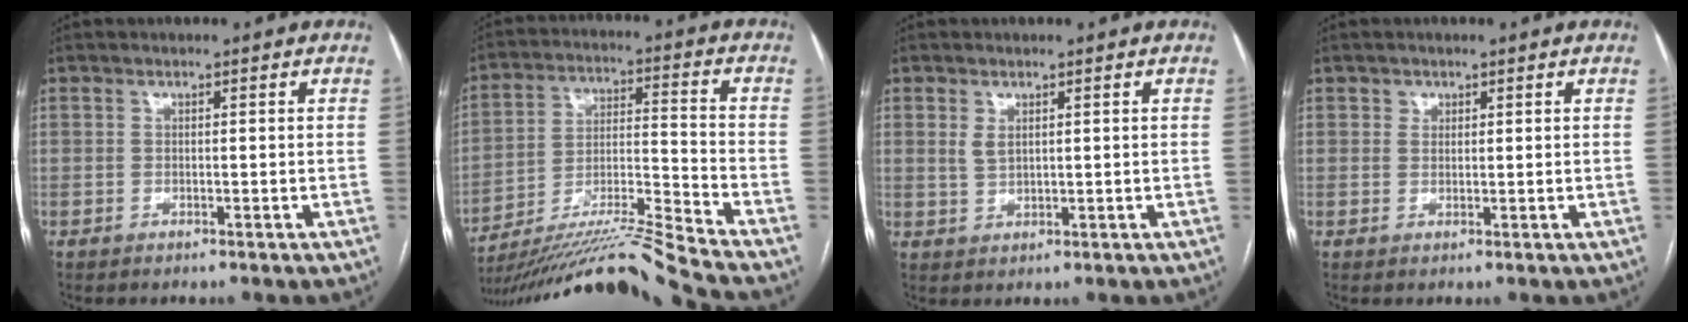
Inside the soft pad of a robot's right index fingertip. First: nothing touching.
{"total": 18.1, "force": [-16.5, -3.7, 6.5], "torque": [-0.120, -0.009, -0.282]}
{"total": 1.9, "force": [0.9, 1.1, 1.4], "torque": [-0.028, 0.001, 0.023]}
{"total": 1.2, "force": [0.6, 1.0, 0.1], "torque": [0.010, -0.002, 0.006]}